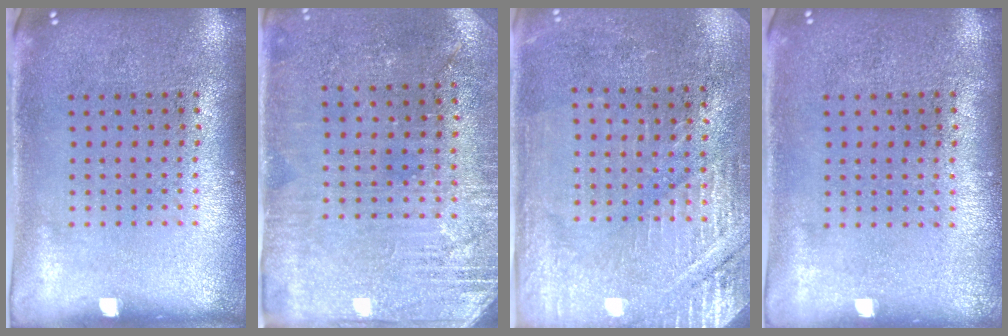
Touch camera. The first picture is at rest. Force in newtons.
{"total": 2.9, "press": 2.8, "slide": 0.9}
{"total": 2.9, "press": 2.8, "slide": 0.5}
{"total": 0.0}